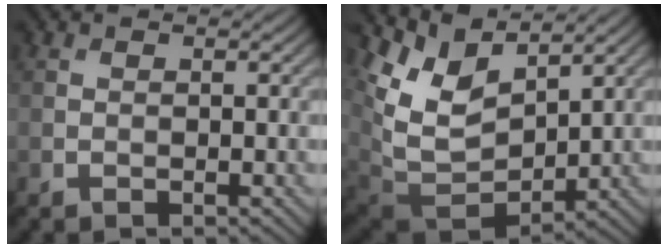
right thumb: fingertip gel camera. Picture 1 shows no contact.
{"total": 10.8, "force": [4.8, 6.4, 7.3], "torque": [-0.175, -0.008, 0.111]}